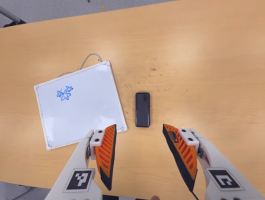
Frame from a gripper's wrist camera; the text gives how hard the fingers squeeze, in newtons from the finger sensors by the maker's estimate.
{"total": 0.0}